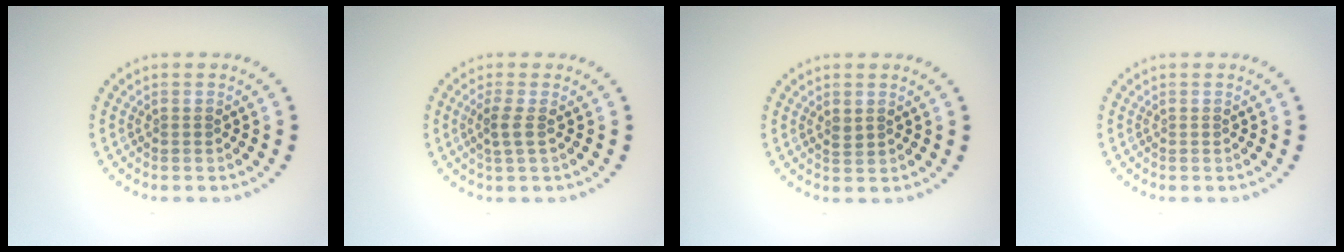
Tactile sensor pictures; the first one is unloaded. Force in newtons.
{"total": 1.6, "press": 1.3, "slide": 1.0}
{"total": 0.8, "press": 0.8, "slide": 0.3}
{"total": 0.0}